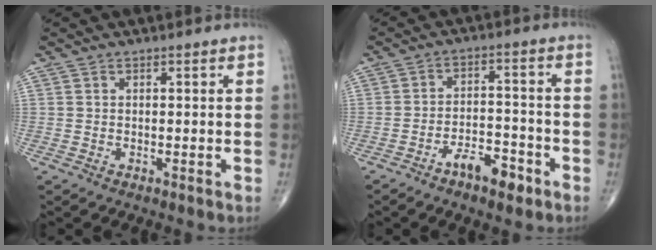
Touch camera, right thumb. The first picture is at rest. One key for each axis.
{"total": 7.4, "fx": -4.6, "fy": 3.1, "fz": 4.9, "tx": -0.068, "ty": 0.035, "tz": -0.074}